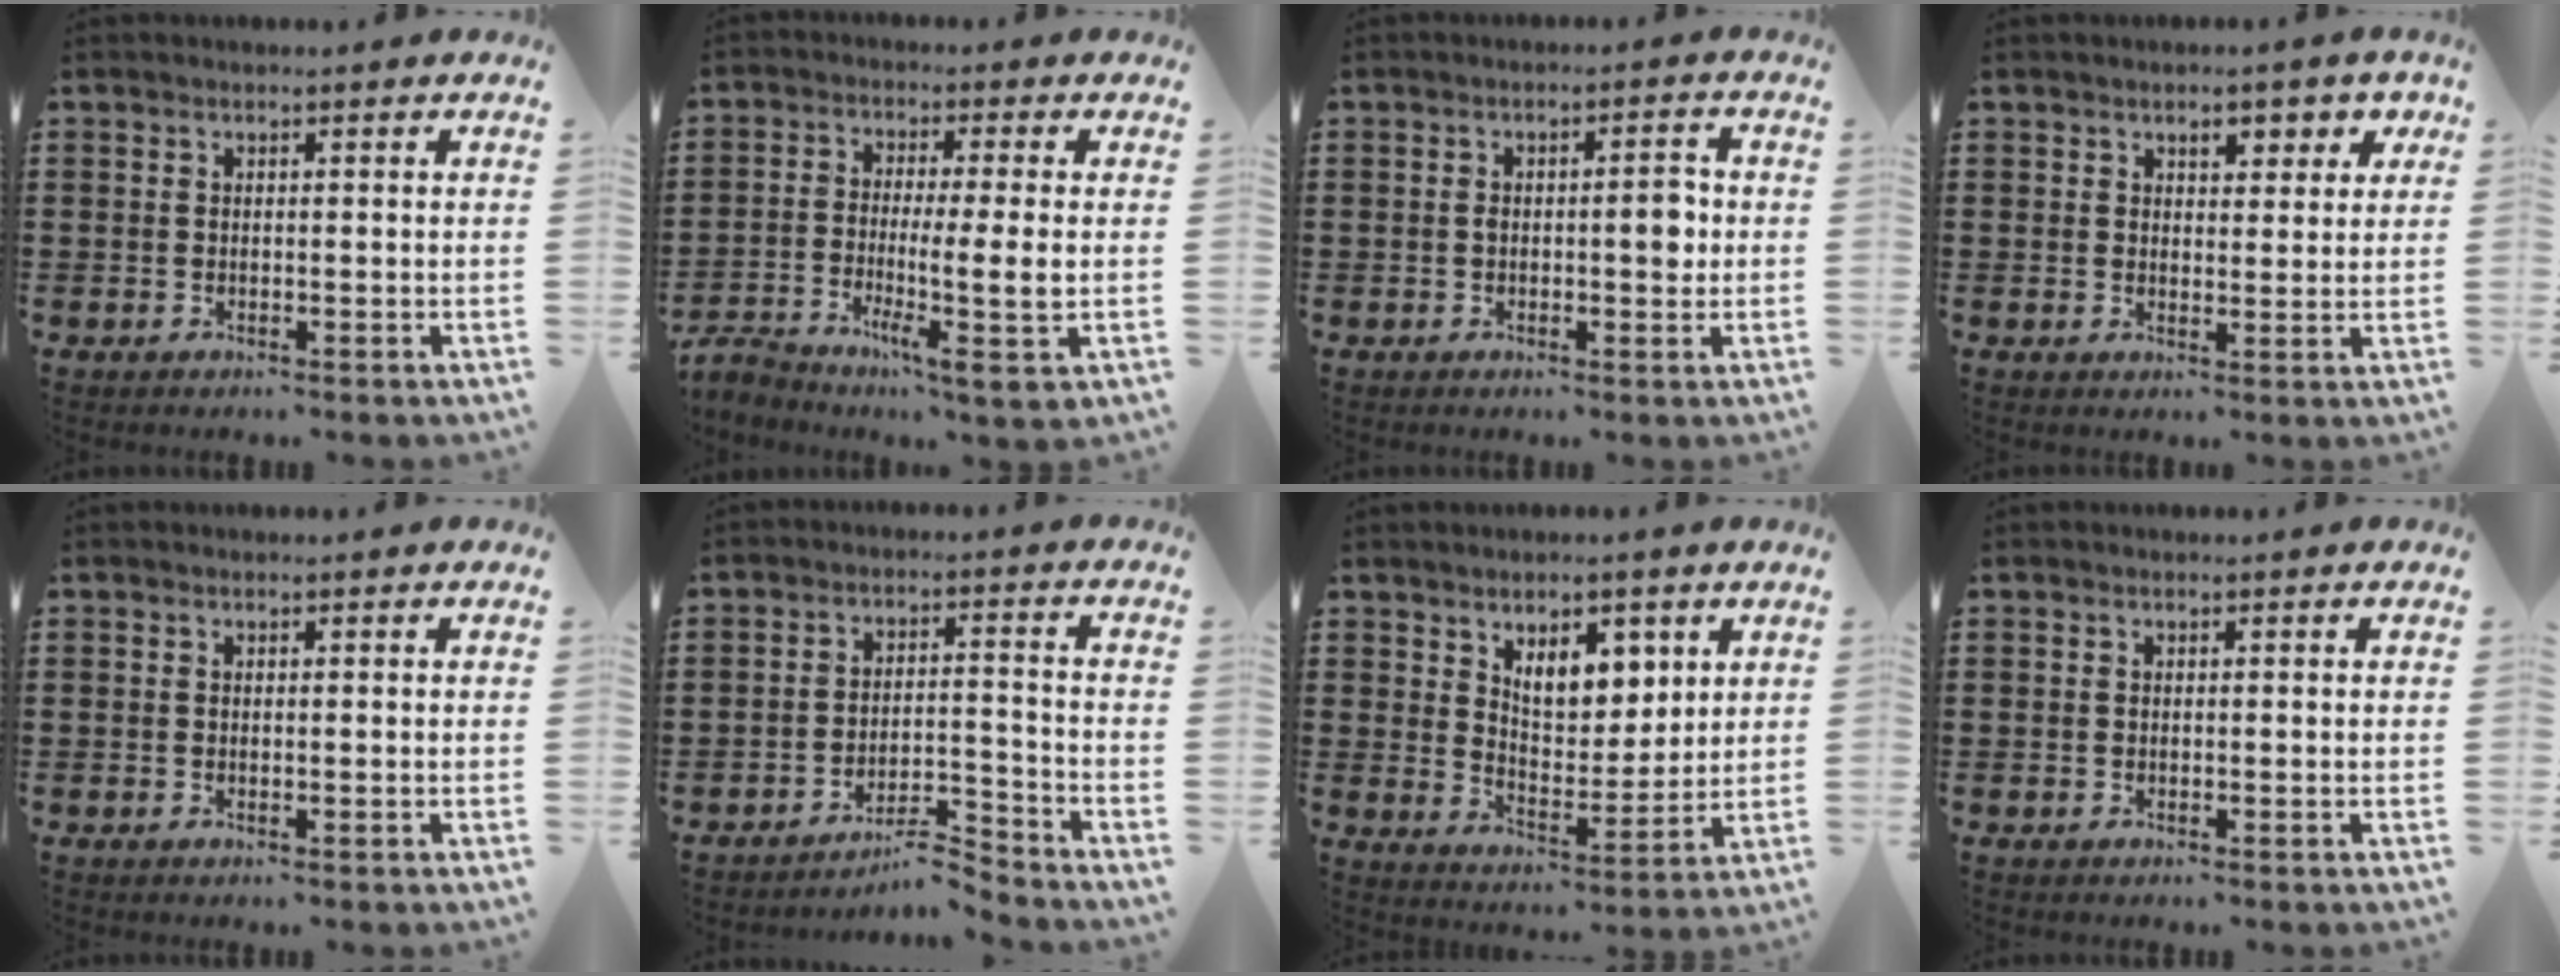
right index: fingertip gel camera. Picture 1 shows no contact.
{"total": 6.8, "force": [-1.7, 0.6, 6.5], "torque": [-0.116, -0.012, -0.033]}
{"total": 3.8, "force": [-0.1, 1.3, 3.5], "torque": [-0.042, -0.008, -0.009]}
{"total": 3.4, "force": [2.0, 1.9, 2.0], "torque": [-0.024, 0.001, 0.026]}
{"total": 0.0}
{"total": 5.3, "force": [-5.0, 0.3, 1.8], "torque": [-0.032, -0.001, -0.098]}
{"total": 6.9, "force": [4.0, 3.9, 4.0], "torque": [-0.072, -0.006, 0.069]}
{"total": 0.0}